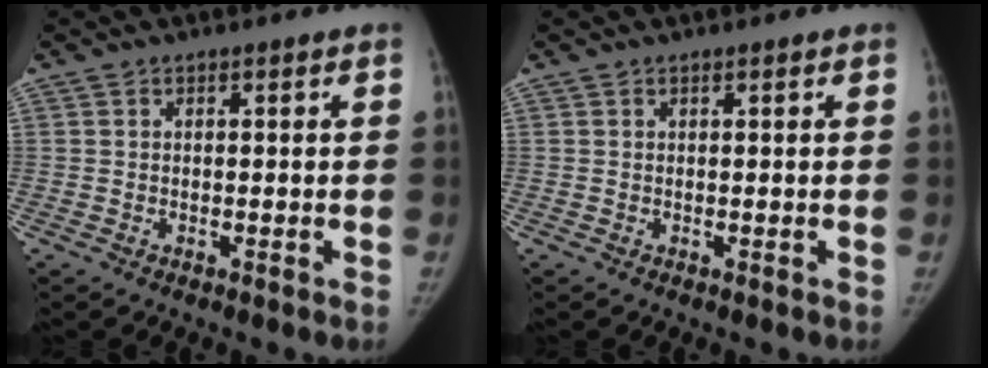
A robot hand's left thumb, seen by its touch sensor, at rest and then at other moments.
{"total": 0.0}